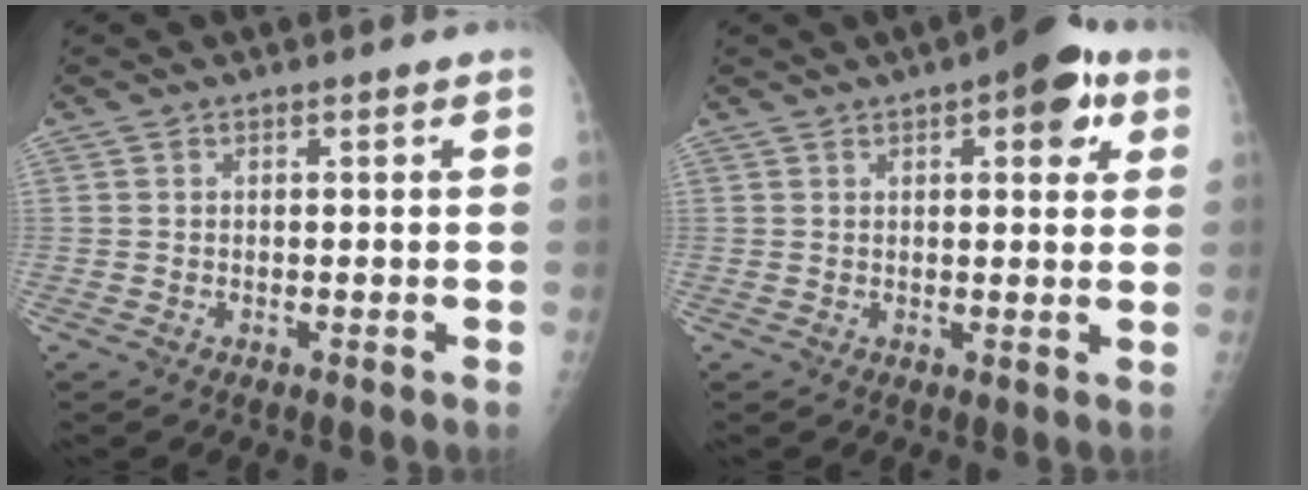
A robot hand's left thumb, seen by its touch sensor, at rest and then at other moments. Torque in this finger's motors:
{"motor_torque": [1.62, 0.95, 0.66, -0.35, 0.01]}